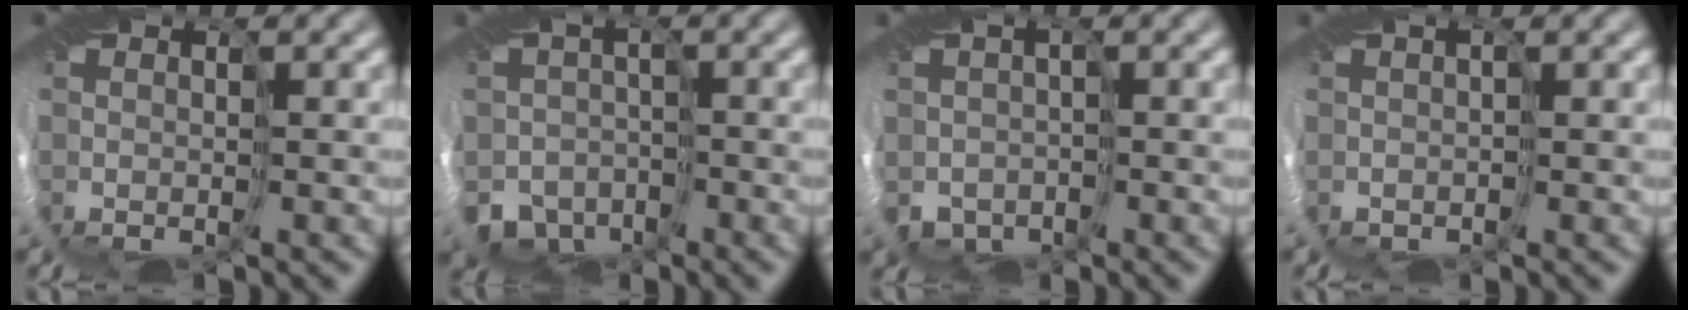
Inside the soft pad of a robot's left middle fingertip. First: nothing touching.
{"total": 4.1, "force": [-2.5, 3.2, 0.7], "torque": [-0.004, -0.003, -0.054]}
{"total": 2.6, "force": [-0.5, 2.4, 0.8], "torque": [-0.017, -0.004, -0.006]}
{"total": 1.0, "force": [0.5, 0.7, 0.5], "torque": [-0.015, 0.011, 0.014]}